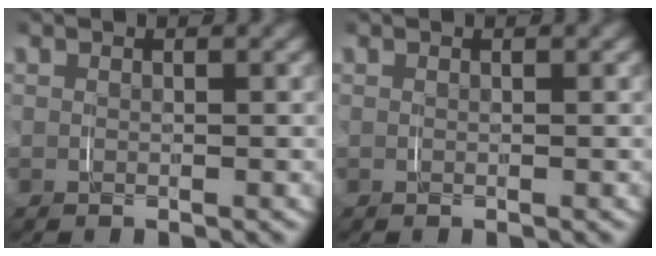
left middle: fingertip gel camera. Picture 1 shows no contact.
{"total": 0.0}